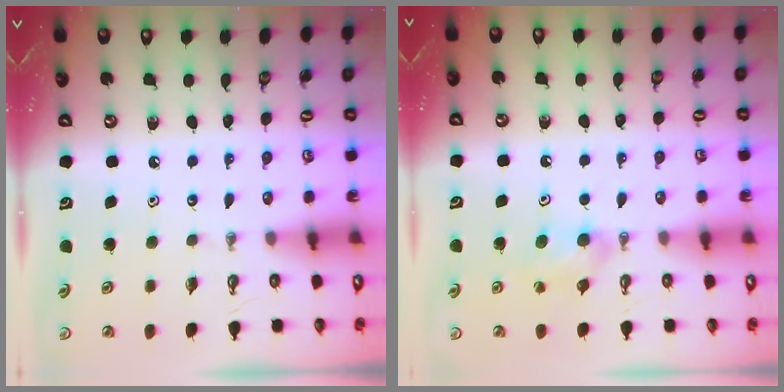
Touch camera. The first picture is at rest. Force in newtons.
{"total": 5.9, "press": 4.2, "slide": 4.1}